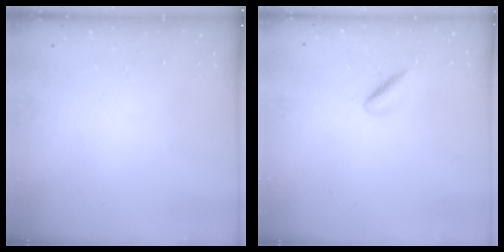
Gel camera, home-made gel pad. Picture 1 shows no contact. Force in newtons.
{"total": 2.9, "press": 2.9, "slide": 0.4}